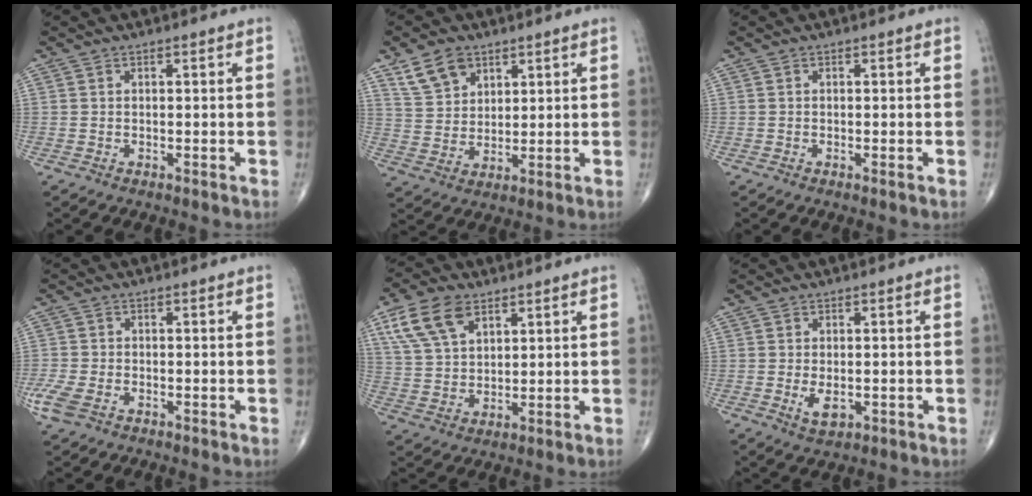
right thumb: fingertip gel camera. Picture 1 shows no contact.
{"total": 7.6, "force": [4.7, 5.0, 3.4], "torque": [-0.045, -0.021, 0.096]}
{"total": 0.6, "force": [-0.1, 0.0, 0.5], "torque": [-0.010, -0.001, -0.002]}
{"total": 4.9, "force": [-2.4, 2.8, 3.2], "torque": [-0.087, 0.001, -0.046]}
{"total": 10.6, "force": [5.6, 6.1, 6.7], "torque": [-0.123, -0.011, 0.113]}
{"total": 3.5, "force": [-0.7, 1.9, 2.8], "torque": [-0.046, -0.006, -0.007]}